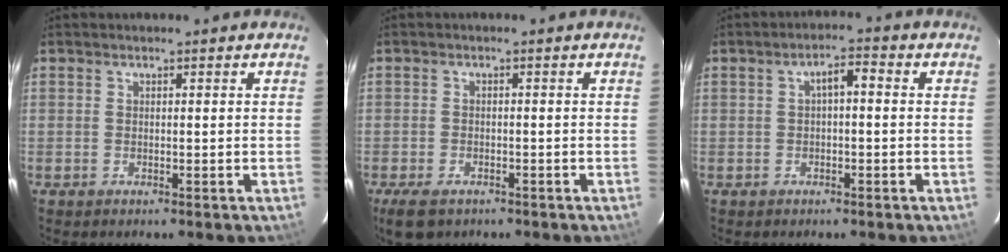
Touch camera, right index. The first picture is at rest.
{"total": 5.5, "force": [-3.7, 2.9, 2.9], "torque": [-0.069, -0.014, -0.062]}
{"total": 3.1, "force": [-0.1, 1.1, 2.9], "torque": [-0.052, 0.014, 0.000]}